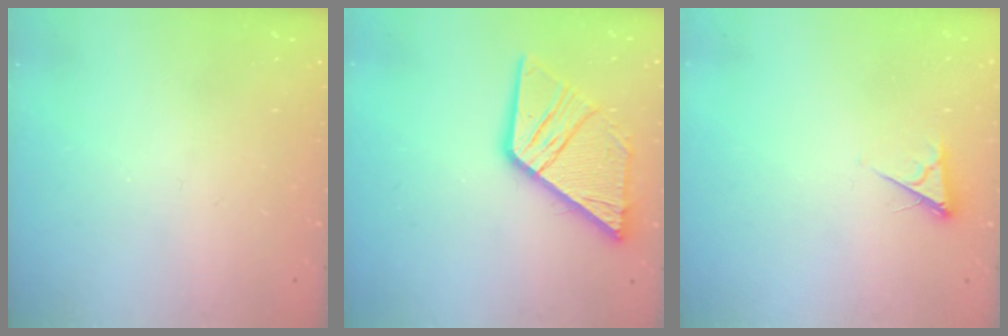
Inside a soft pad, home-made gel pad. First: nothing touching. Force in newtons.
{"total": 16.7, "press": 16.6, "slide": 1.9}
{"total": 4.1, "press": 4.0, "slide": 0.5}